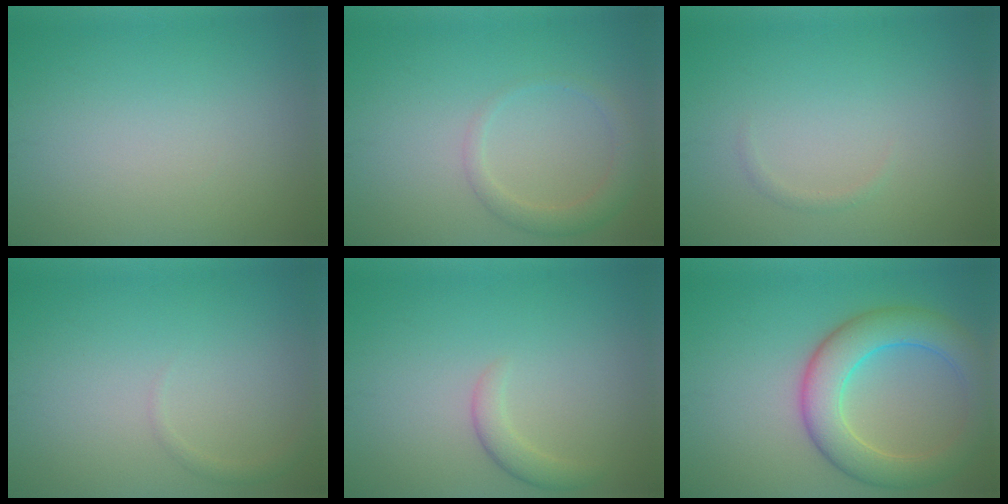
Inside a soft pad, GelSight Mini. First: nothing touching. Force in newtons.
{"total": 2.3, "press": 2.3, "slide": 0.2}
{"total": 0.6, "press": 0.6, "slide": 0.0}
{"total": 0.8, "press": 0.8, "slide": 0.1}
{"total": 1.9, "press": 1.9, "slide": 0.2}
{"total": 7.1, "press": 7.1, "slide": 0.2}